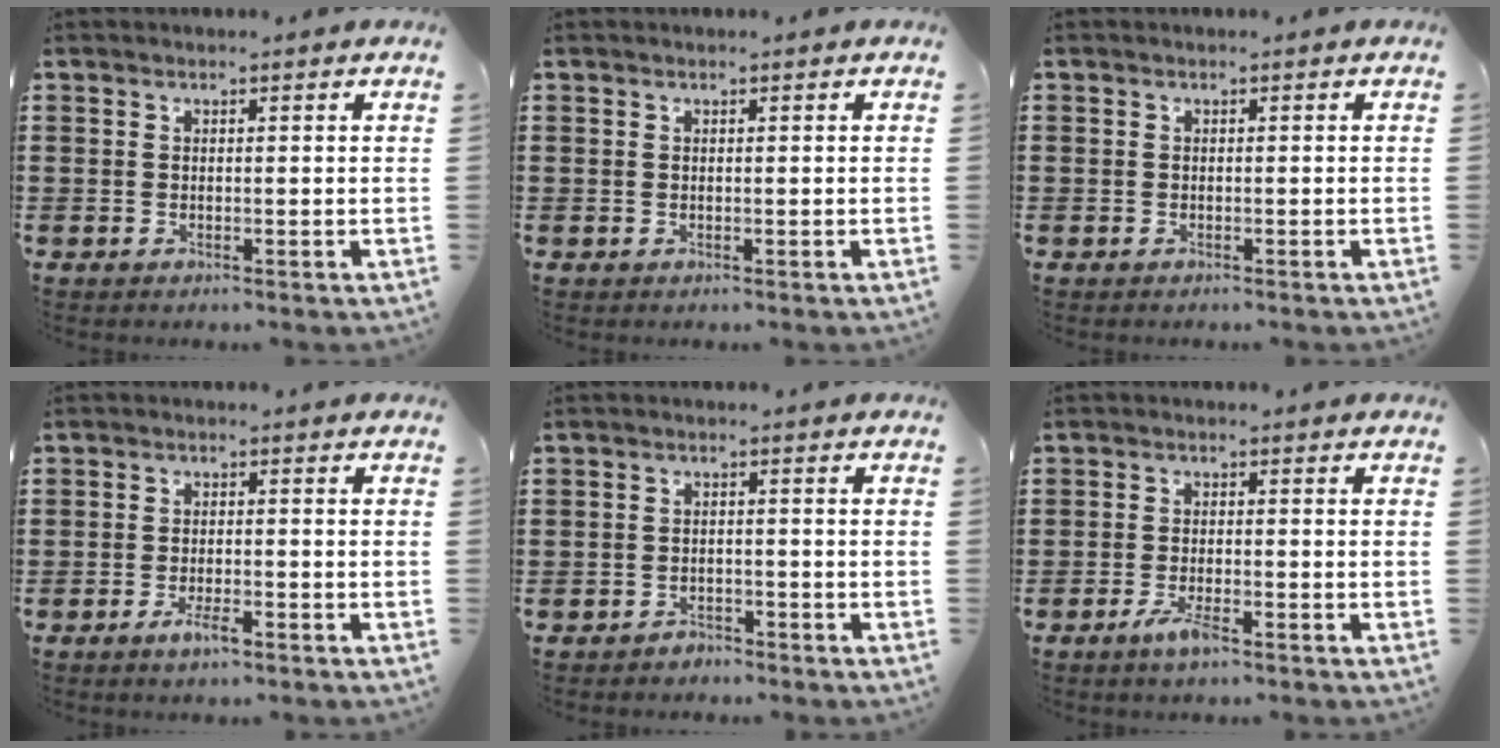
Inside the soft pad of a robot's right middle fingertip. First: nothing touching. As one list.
[{"total": 0.0}, {"total": 0.0}, {"total": 2.4, "force": [-1.3, 0.6, 1.9], "torque": [-0.037, -0.001, -0.024]}, {"total": 1.5, "force": [-1.5, 0.3, -0.2], "torque": [-0.002, 0.001, -0.034]}, {"total": 3.2, "force": [-1.9, 0.7, 2.5], "torque": [-0.055, -0.004, -0.037]}]